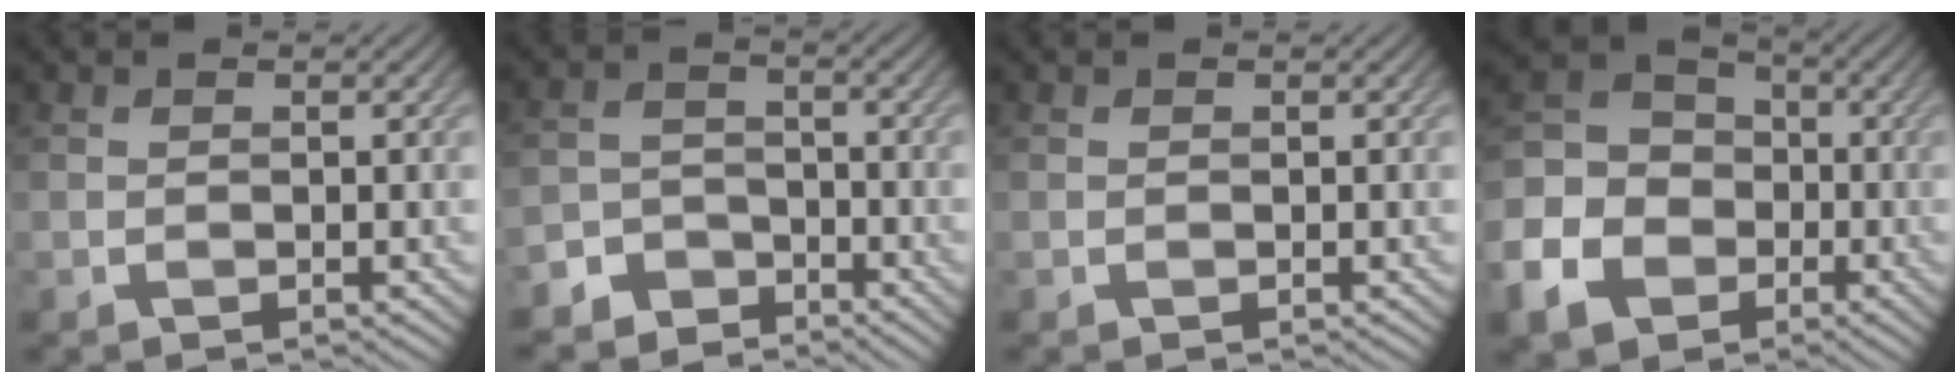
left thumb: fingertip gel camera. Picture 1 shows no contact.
{"total": 4.8, "force": [-4.1, 2.5, 0.4], "torque": [-0.008, -0.001, -0.084]}
{"total": 0.0}
{"total": 12.1, "force": [-4.6, 9.9, 5.2], "torque": [-0.177, -0.041, -0.099]}